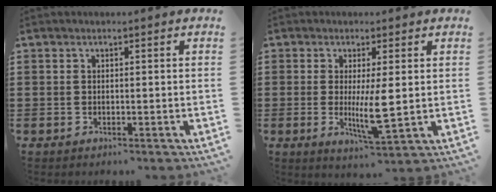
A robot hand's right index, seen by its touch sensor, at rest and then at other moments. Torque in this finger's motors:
{"motor_torque": [1.60, 0.54, 0.60, 0.14]}